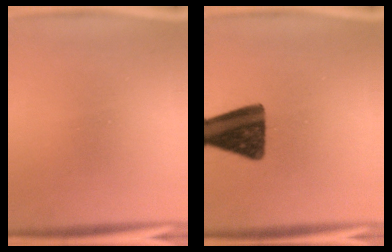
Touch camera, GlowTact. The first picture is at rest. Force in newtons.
{"total": 14.6}